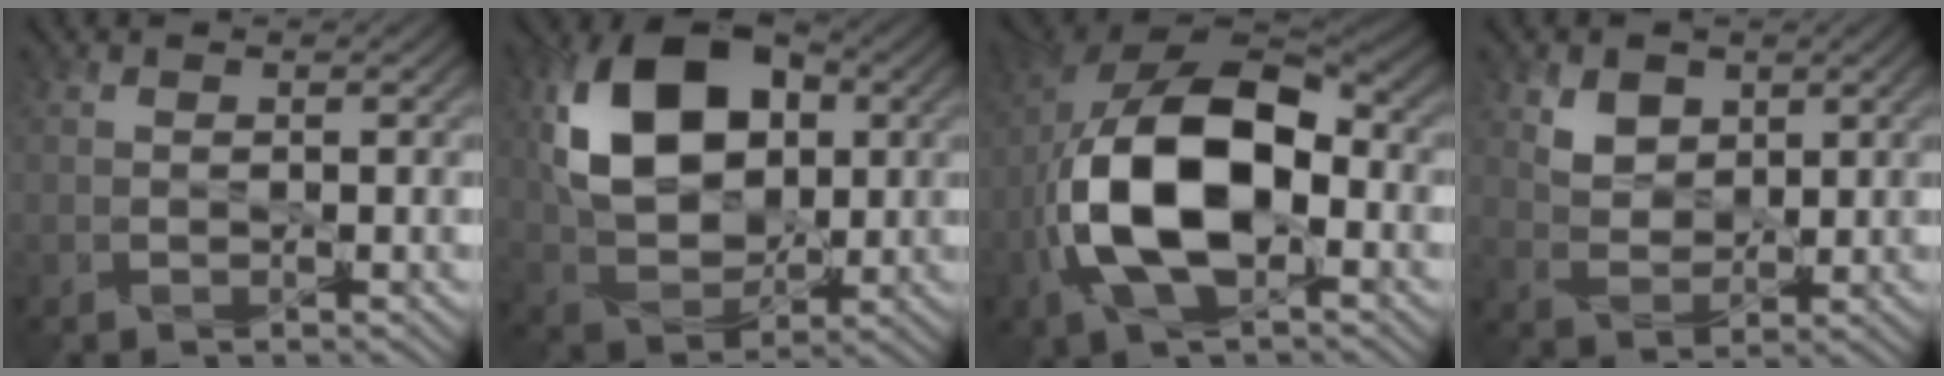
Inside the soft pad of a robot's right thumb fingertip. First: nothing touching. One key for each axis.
{"total": 12.8, "fx": 3.0, "fy": 8.6, "fz": 9.0, "tx": -0.181, "ty": 0.010, "tz": 0.059}
{"total": 15.1, "fx": -3.0, "fy": 8.0, "fz": 12.4, "tx": -0.240, "ty": 0.003, "tz": -0.065}
{"total": 4.4, "fx": 2.5, "fy": 2.9, "fz": 2.2, "tx": -0.059, "ty": -0.011, "tz": 0.047}